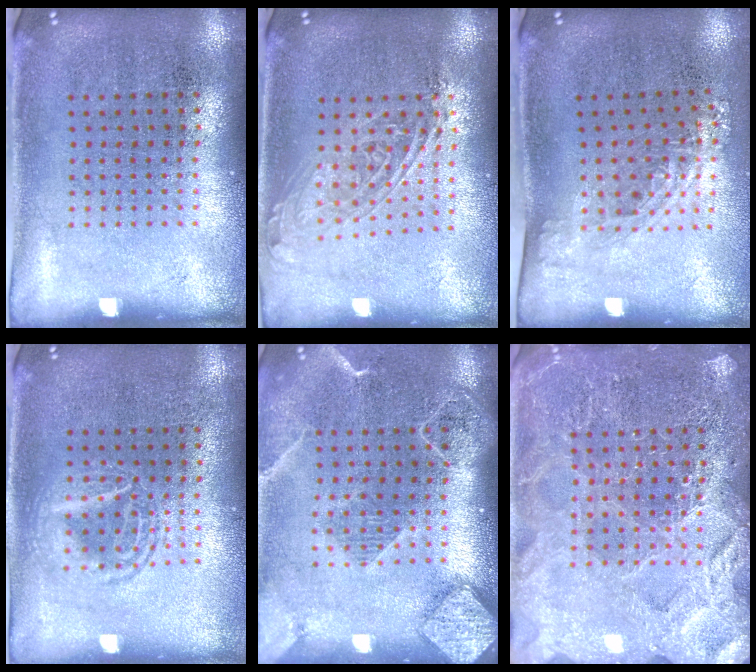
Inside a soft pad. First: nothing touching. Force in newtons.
{"total": 1.6, "press": 1.3, "slide": 0.9}
{"total": 1.4, "press": 1.0, "slide": 0.9}
{"total": 2.4, "press": 2.4, "slide": 0.2}
{"total": 2.1, "press": 1.9, "slide": 0.9}
{"total": 3.6, "press": 3.6, "slide": 0.4}